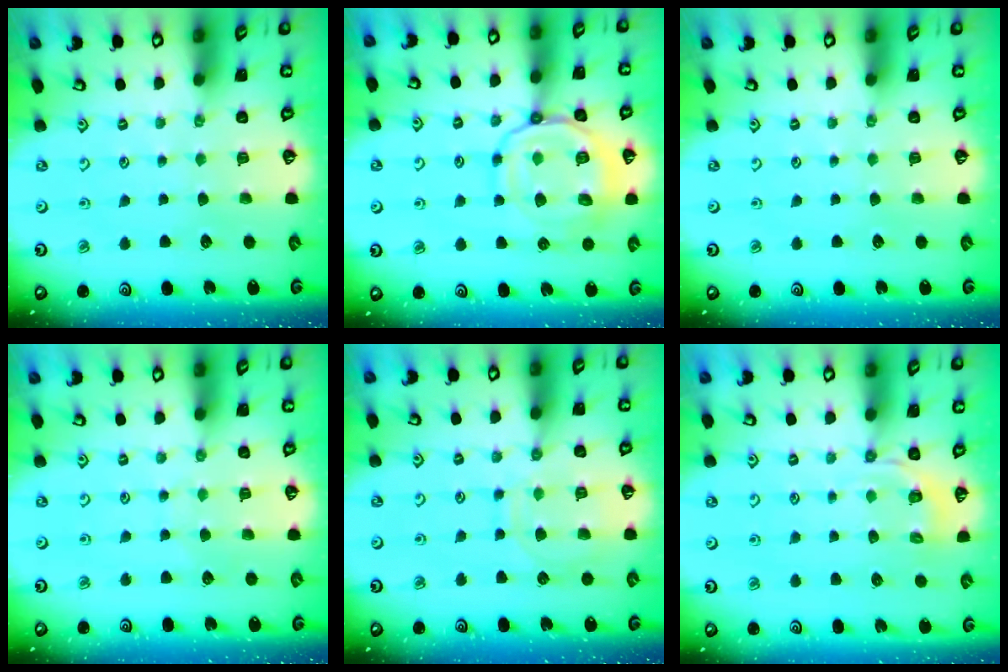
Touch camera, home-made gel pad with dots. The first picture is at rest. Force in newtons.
{"total": 15.4, "press": 15.3, "slide": 1.5}
{"total": 0.0}
{"total": 4.0, "press": 3.9, "slide": 0.5}
{"total": 10.7, "press": 10.7, "slide": 1.0}
{"total": 4.3, "press": 3.9, "slide": 1.7}